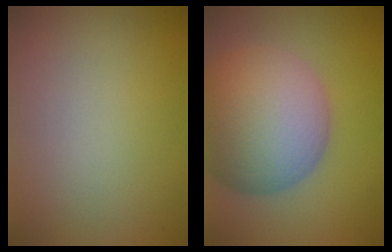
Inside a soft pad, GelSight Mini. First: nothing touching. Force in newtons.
{"total": 12.3, "press": 12.3, "slide": 1.0}